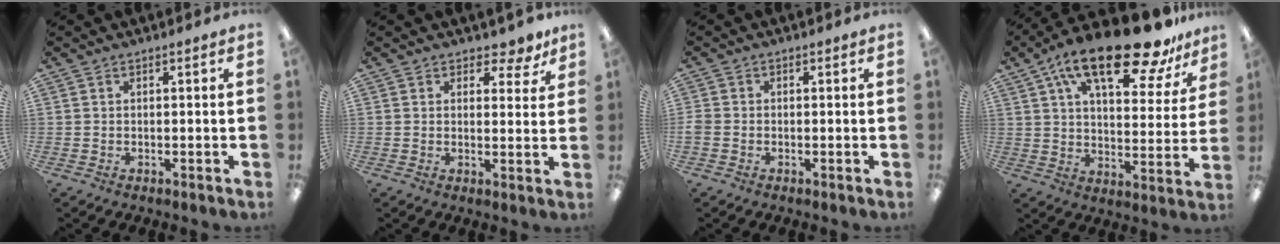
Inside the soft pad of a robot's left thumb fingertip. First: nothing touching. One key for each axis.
{"total": 4.3, "fx": 3.0, "fy": 2.7, "fz": 1.5, "tx": -0.007, "ty": -0.016, "tz": 0.049}
{"total": 1.7, "fx": -0.7, "fy": 1.4, "fz": 0.7, "tx": -0.010, "ty": 0.003, "tz": -0.012}
{"total": 22.4, "fx": 15.1, "fy": 8.0, "fz": 14.6, "tx": -0.233, "ty": -0.083, "tz": 0.251}